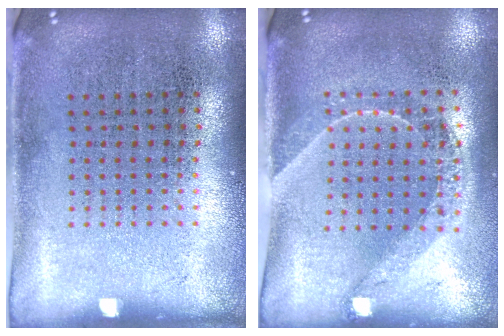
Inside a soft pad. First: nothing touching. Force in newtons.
{"total": 1.6, "press": 1.4, "slide": 0.9}